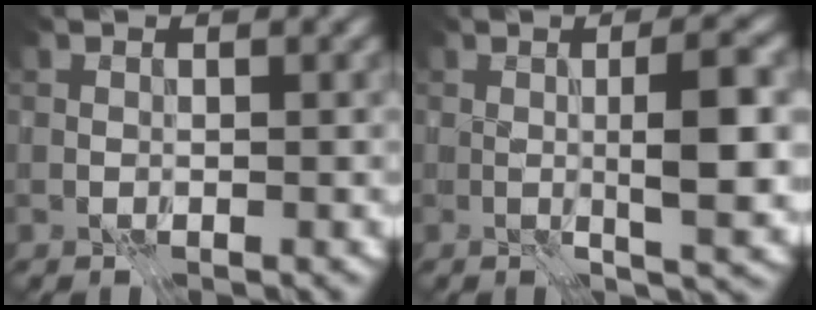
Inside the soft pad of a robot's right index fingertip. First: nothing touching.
{"total": 5.7, "force": [0.0, 0.6, 5.7], "torque": [-0.083, 0.003, 0.000]}